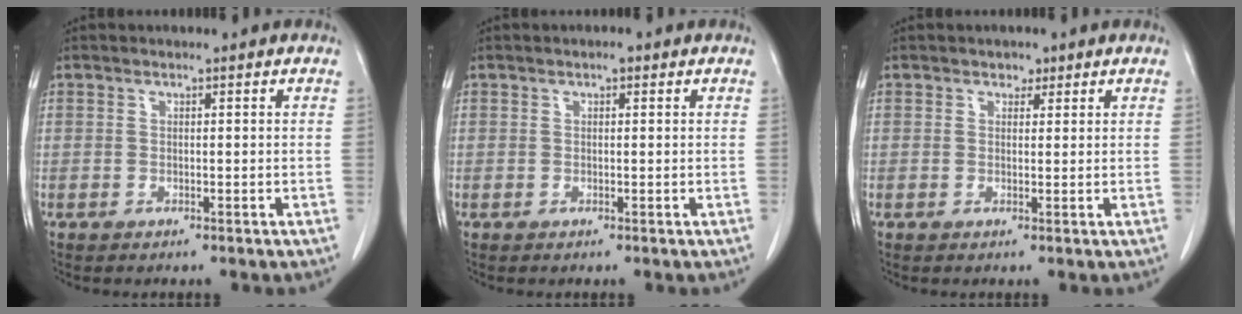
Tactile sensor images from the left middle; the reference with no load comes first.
{"total": 0.7, "force": [0.4, 0.3, 0.5], "torque": [-0.007, 0.000, 0.004]}
{"total": 1.4, "force": [0.9, 1.0, 0.3], "torque": [-0.002, -0.001, 0.012]}